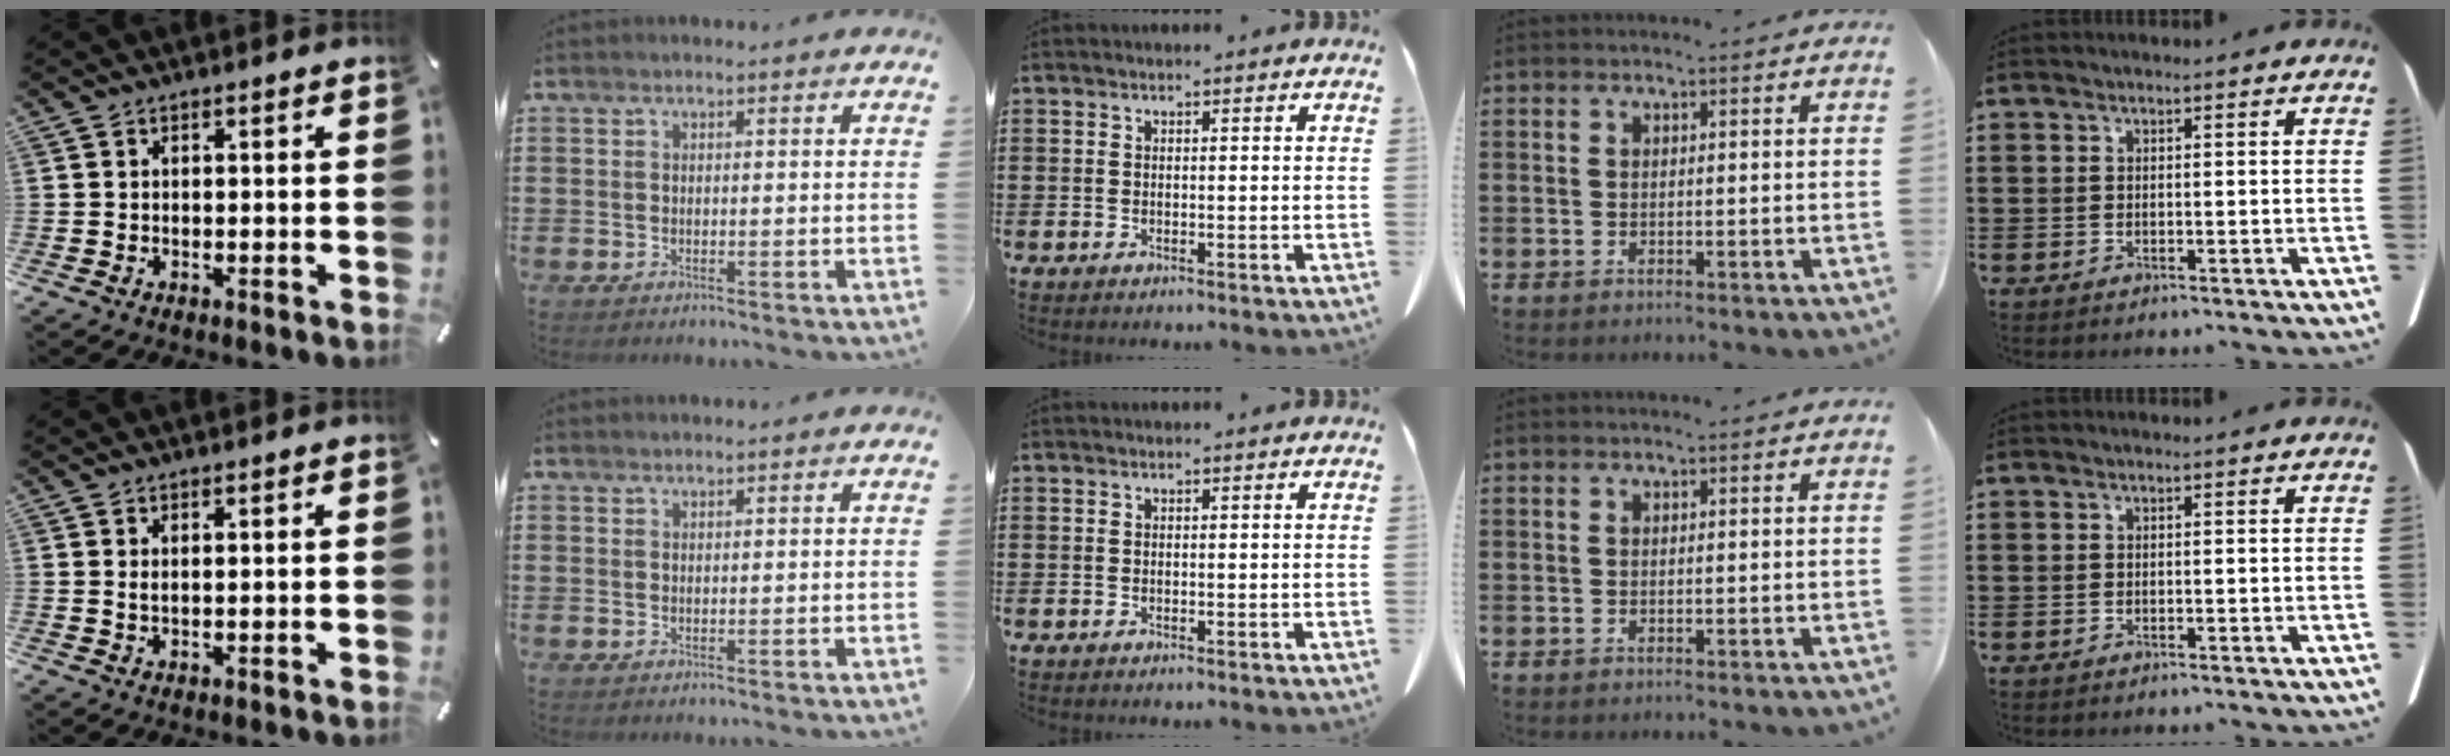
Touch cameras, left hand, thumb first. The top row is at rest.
{"thumb": {"total": 1.2, "force": [0.7, 0.3, 0.9], "torque": [-0.019, -0.001, 0.013]}, "index": {"total": 0.6, "force": [0.6, 0.0, 0.1], "torque": [-0.004, -0.001, 0.013]}}